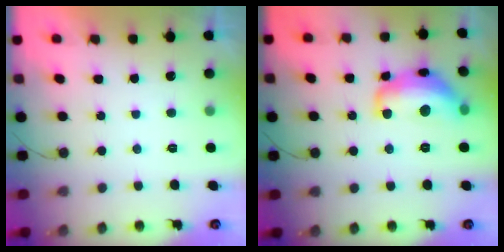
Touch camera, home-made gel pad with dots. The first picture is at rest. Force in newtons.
{"total": 15.4, "press": 15.4, "slide": 1.3}